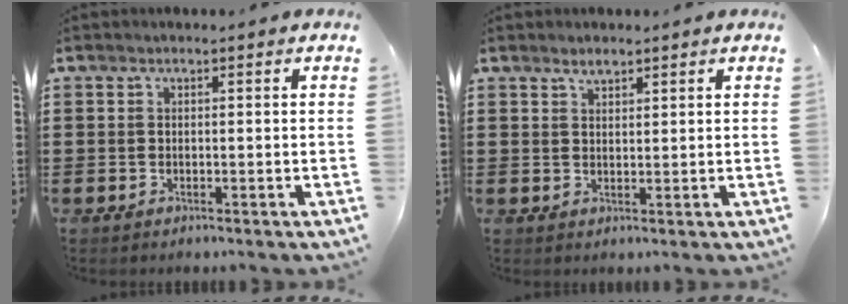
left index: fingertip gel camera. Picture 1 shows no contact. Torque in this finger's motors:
{"motor_torque": [0.05, -0.22, 0.18, 0.04]}